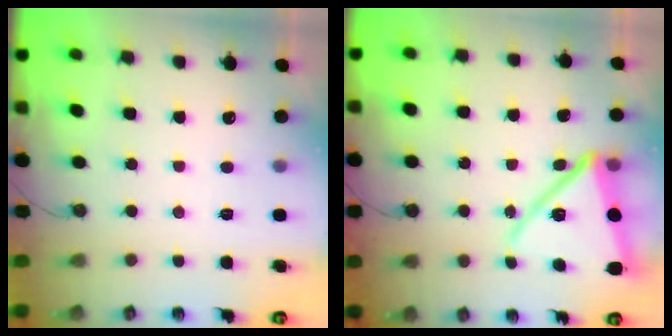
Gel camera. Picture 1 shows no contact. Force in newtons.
{"total": 16.4, "press": 16.3, "slide": 1.9}